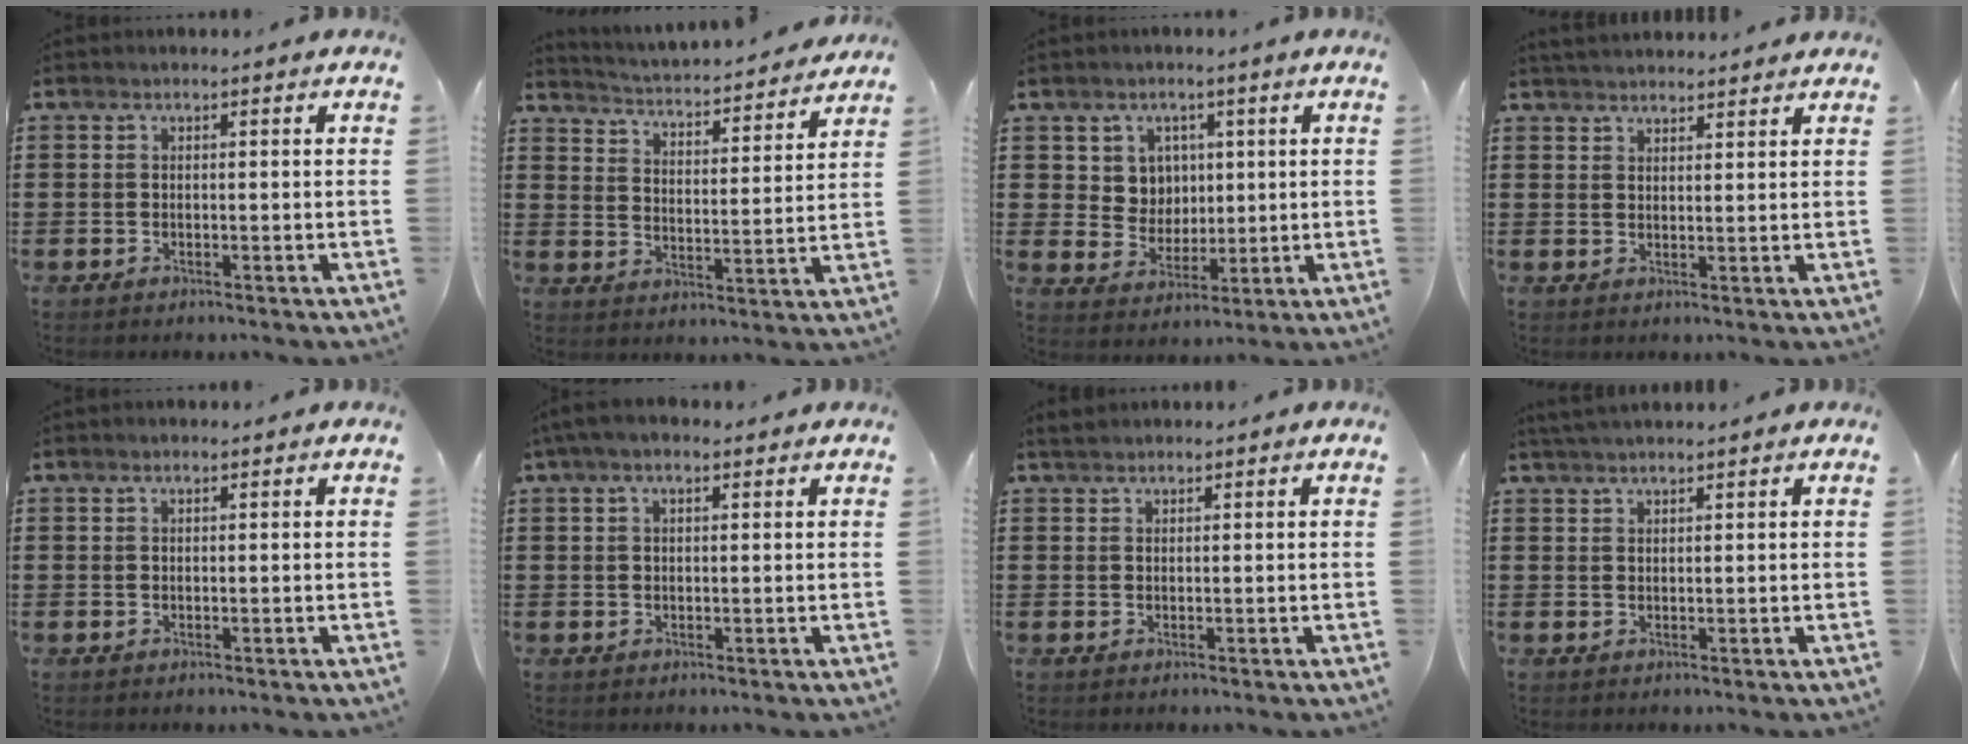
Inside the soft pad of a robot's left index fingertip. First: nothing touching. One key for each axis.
{"total": 3.4, "fx": 3.3, "fy": -0.1, "fz": 0.3, "tx": -0.027, "ty": -0.034, "tz": 0.049}
{"total": 5.2, "fx": 2.1, "fy": 4.7, "fz": 0.9, "tx": -0.044, "ty": 0.012, "tz": 0.039}
{"total": 2.6, "fx": 2.6, "fy": 0.1, "fz": 0.1, "tx": -0.009, "ty": -0.001, "tz": 0.050}
{"total": 0.5, "fx": 0.3, "fy": 0.2, "fz": 0.3, "tx": -0.007, "ty": 0.001, "tz": 0.007}
{"total": 2.9, "fx": 1.4, "fy": 1.1, "fz": 2.2, "tx": -0.046, "ty": 0.007, "tz": 0.025}
{"total": 1.3, "fx": 1.2, "fy": 0.3, "fz": 0.4, "tx": -0.011, "ty": 0.001, "tz": 0.023}
{"total": 2.0, "fx": 1.8, "fy": 0.0, "fz": 0.7, "tx": -0.018, "ty": 0.002, "tz": 0.035}